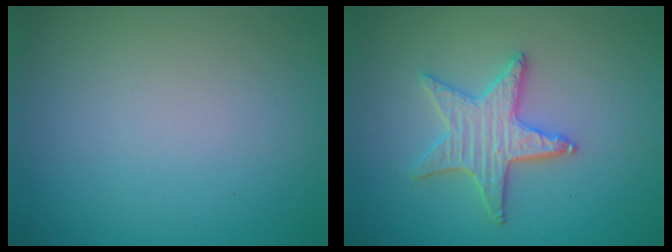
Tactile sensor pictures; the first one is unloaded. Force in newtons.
{"total": 3.7, "press": 3.6, "slide": 0.8}